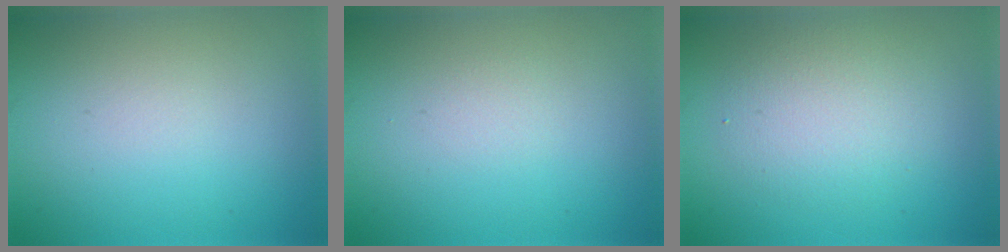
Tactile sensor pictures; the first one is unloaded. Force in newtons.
{"total": 0.6, "press": 0.6, "slide": 0.0}
{"total": 3.5, "press": 3.5, "slide": 0.2}